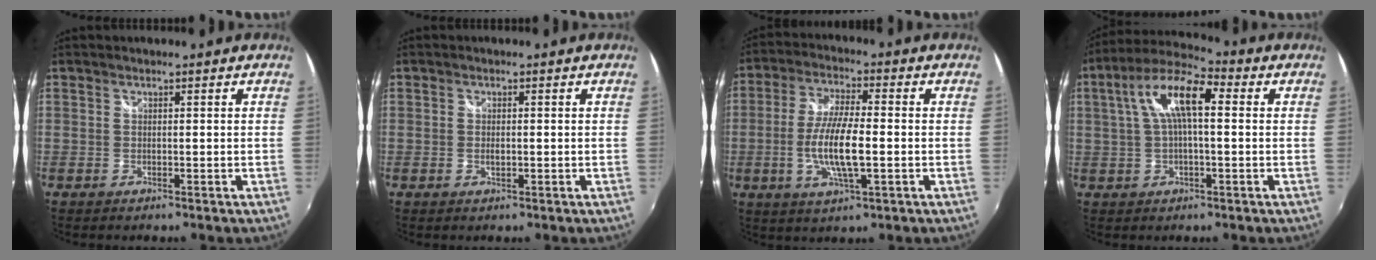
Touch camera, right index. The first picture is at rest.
{"total": 1.4, "force": [-0.2, 0.8, 1.2], "torque": [-0.021, -0.003, -0.004]}
{"total": 10.6, "force": [-2.0, 2.5, 10.1], "torque": [-0.202, -0.007, -0.040]}
{"total": 11.0, "force": [2.0, 3.8, 10.1], "torque": [-0.193, 0.028, 0.031]}